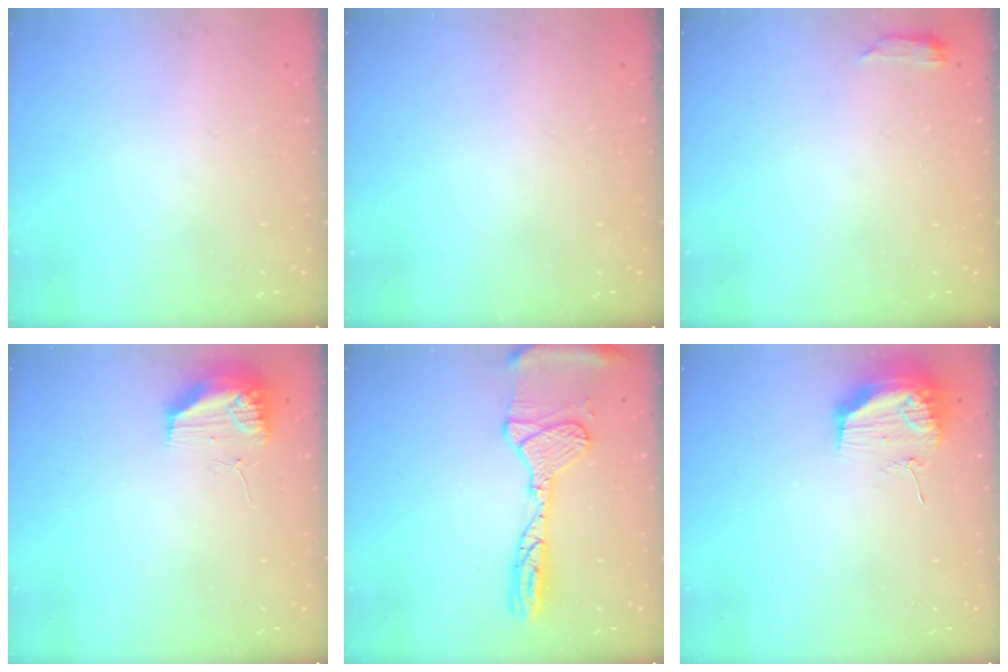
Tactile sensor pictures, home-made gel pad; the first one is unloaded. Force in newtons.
{"total": 0.0}
{"total": 2.8, "press": 2.8, "slide": 0.5}
{"total": 10.3, "press": 10.2, "slide": 1.1}
{"total": 15.3, "press": 15.1, "slide": 2.2}
{"total": 19.9, "press": 14.6, "slide": 13.6}